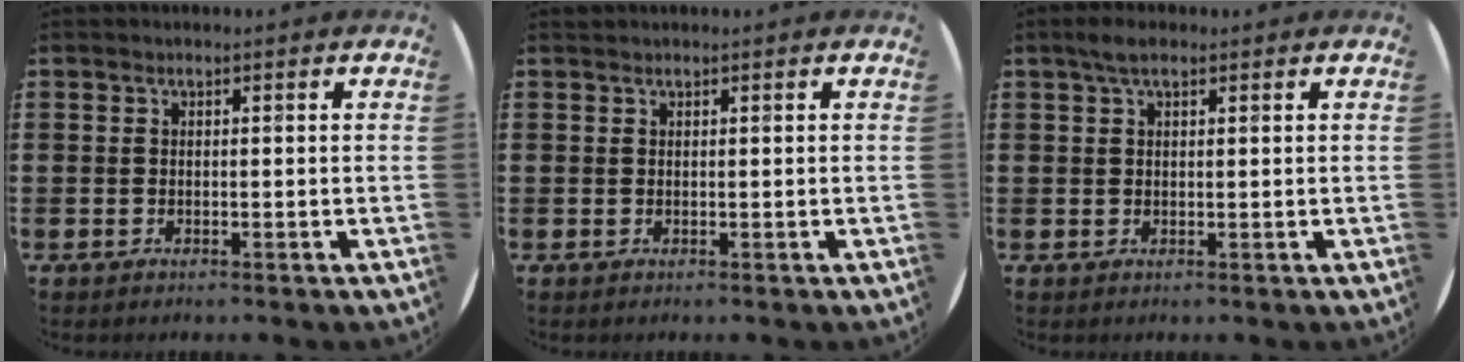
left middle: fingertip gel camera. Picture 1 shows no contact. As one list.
[{"total": 0.0}, {"total": 2.3, "force": [1.4, 0.8, 1.6], "torque": [-0.025, 0.003, 0.022]}]